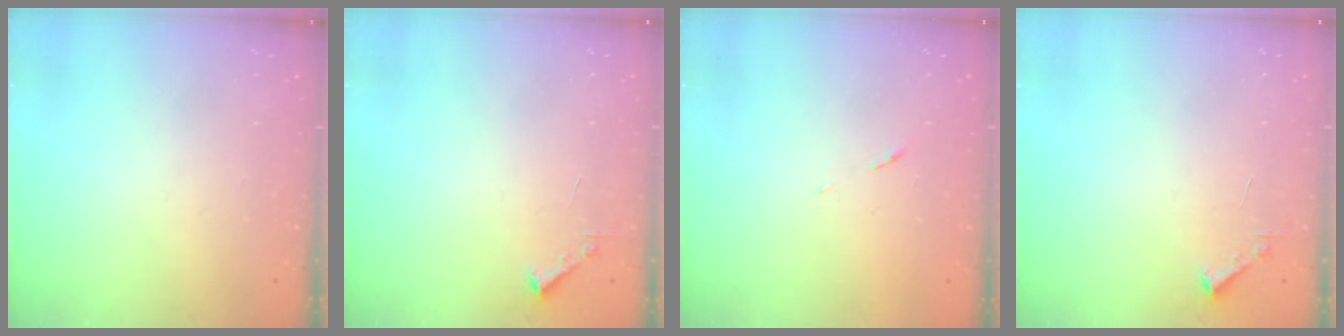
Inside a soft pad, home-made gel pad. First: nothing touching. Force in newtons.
{"total": 1.7, "press": 1.7, "slide": 0.2}
{"total": 5.6, "press": 5.6, "slide": 0.4}
{"total": 1.7, "press": 1.7, "slide": 0.2}